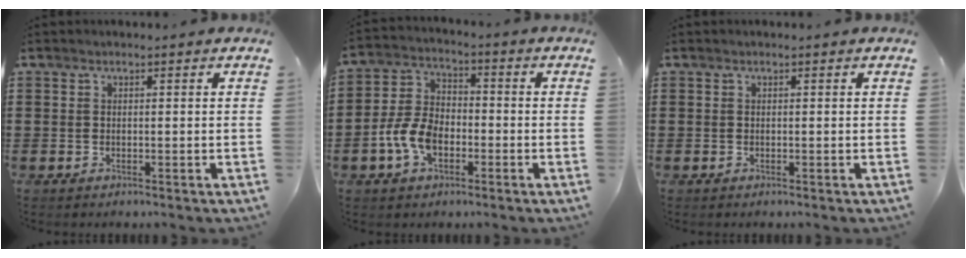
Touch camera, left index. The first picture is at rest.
{"total": 7.3, "force": [-2.8, 4.5, 5.0], "torque": [-0.128, 0.004, -0.061]}
{"total": 0.0}